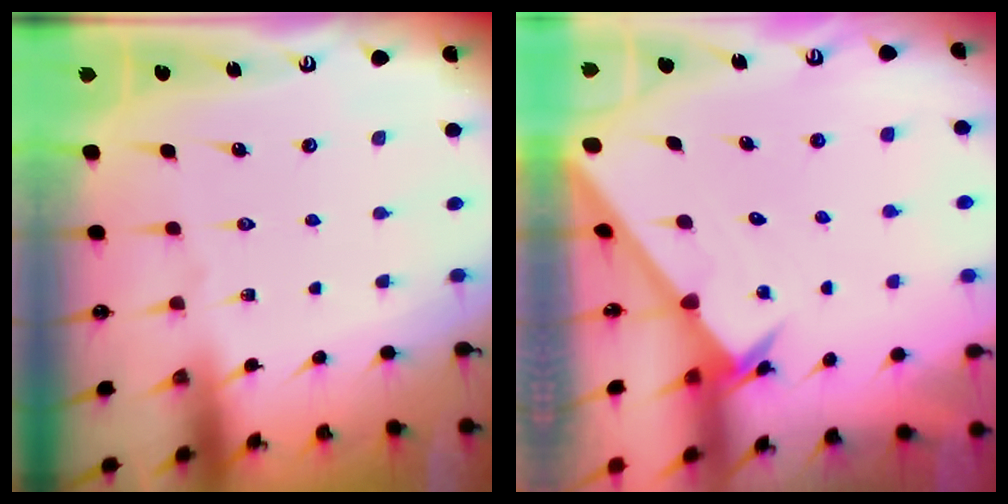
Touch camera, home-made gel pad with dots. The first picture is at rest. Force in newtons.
{"total": 2.1, "press": 2.1, "slide": 0.1}